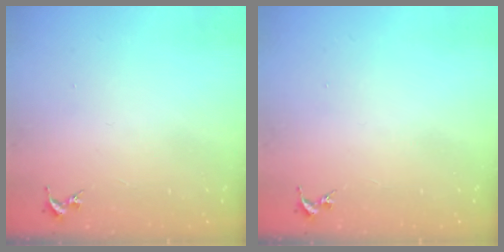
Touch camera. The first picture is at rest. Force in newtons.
{"total": 0.0}